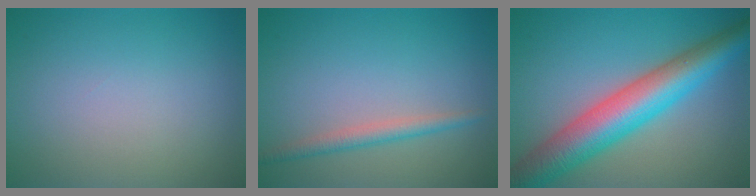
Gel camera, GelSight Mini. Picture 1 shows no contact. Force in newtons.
{"total": 2.0, "press": 2.0, "slide": 0.0}
{"total": 8.8, "press": 8.8, "slide": 0.2}